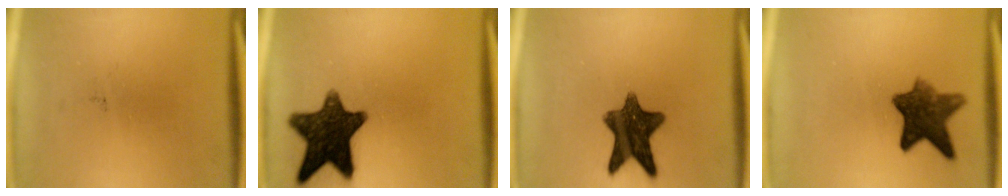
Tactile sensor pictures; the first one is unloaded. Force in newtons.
{"total": 14.0}
{"total": 11.1}
{"total": 8.8}